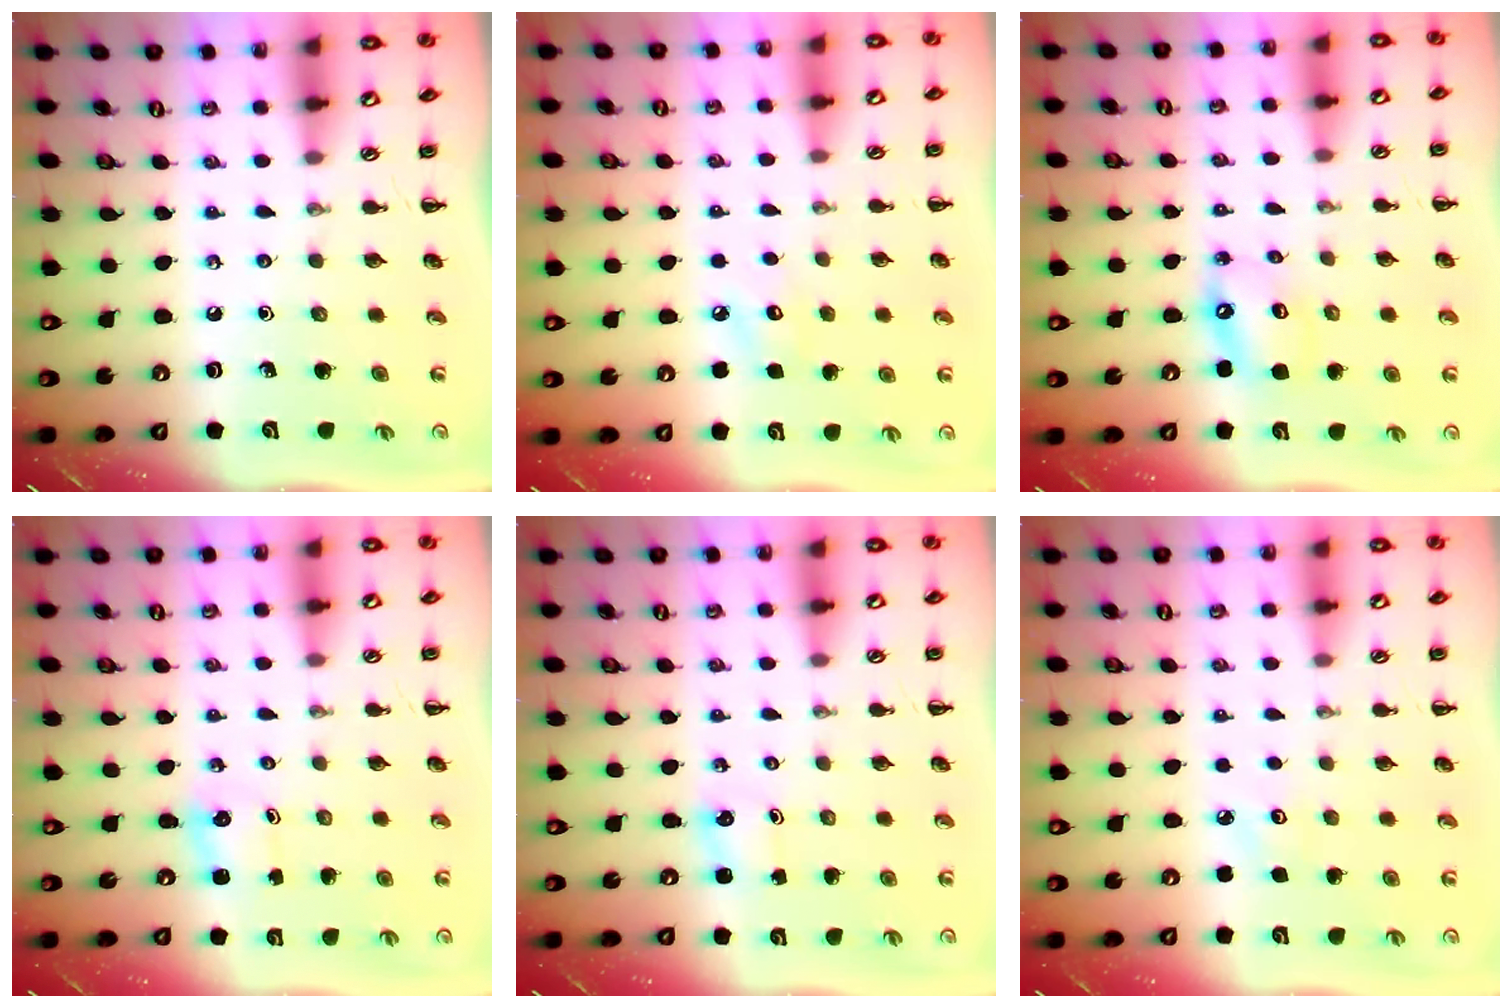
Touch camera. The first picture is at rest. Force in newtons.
{"total": 5.1, "press": 4.9, "slide": 1.3}
{"total": 7.7, "press": 7.5, "slide": 1.8}
{"total": 1.1, "press": 1.1, "slide": 0.4}
{"total": 1.2, "press": 1.2, "slide": 0.2}
{"total": 2.8, "press": 2.7, "slide": 0.8}